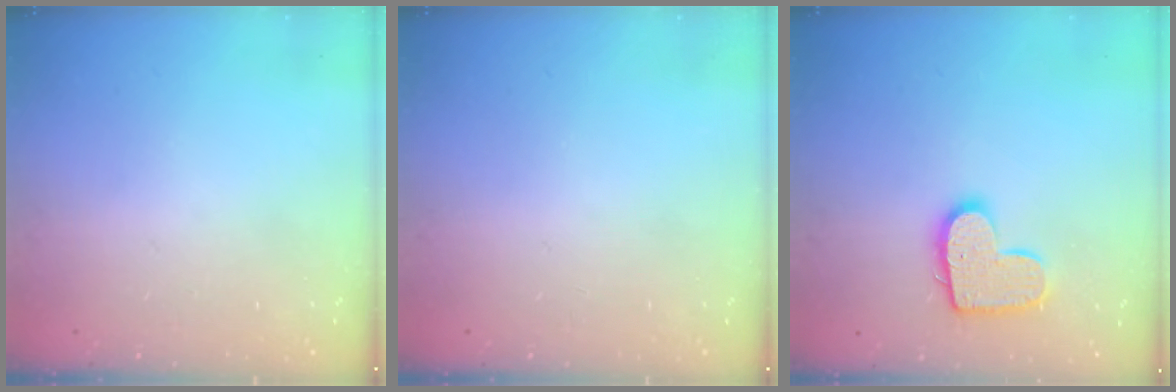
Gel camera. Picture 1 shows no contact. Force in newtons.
{"total": 0.0}
{"total": 12.0, "press": 11.9, "slide": 0.6}